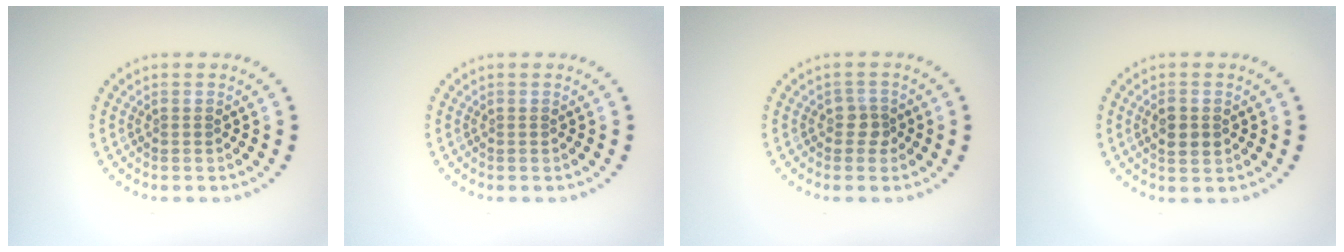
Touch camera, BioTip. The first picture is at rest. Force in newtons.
{"total": 0.0}
{"total": 1.4, "press": 1.2, "slide": 0.8}
{"total": 2.0, "press": 2.0, "slide": 0.2}